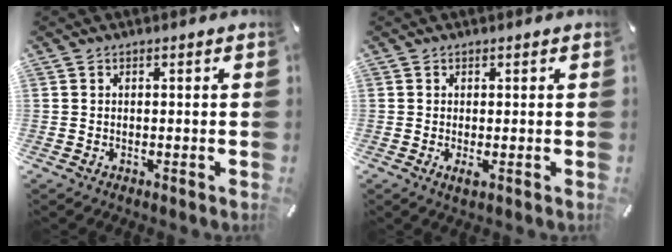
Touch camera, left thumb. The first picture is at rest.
{"total": 1.8, "force": [-0.2, 0.4, 1.8], "torque": [-0.030, -0.012, -0.006]}